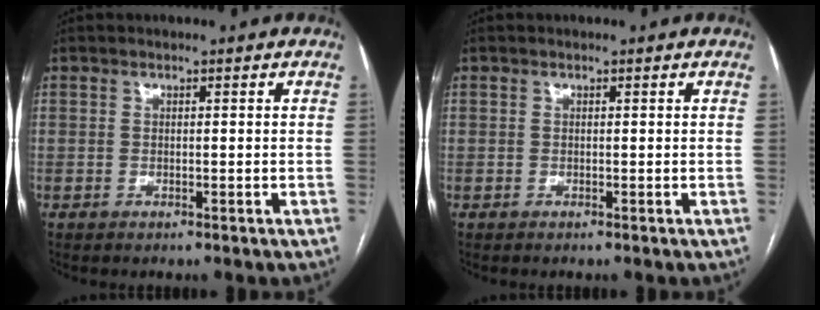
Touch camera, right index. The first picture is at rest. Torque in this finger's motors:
{"motor_torque": [0.02, 0.08, -0.20, -0.06]}